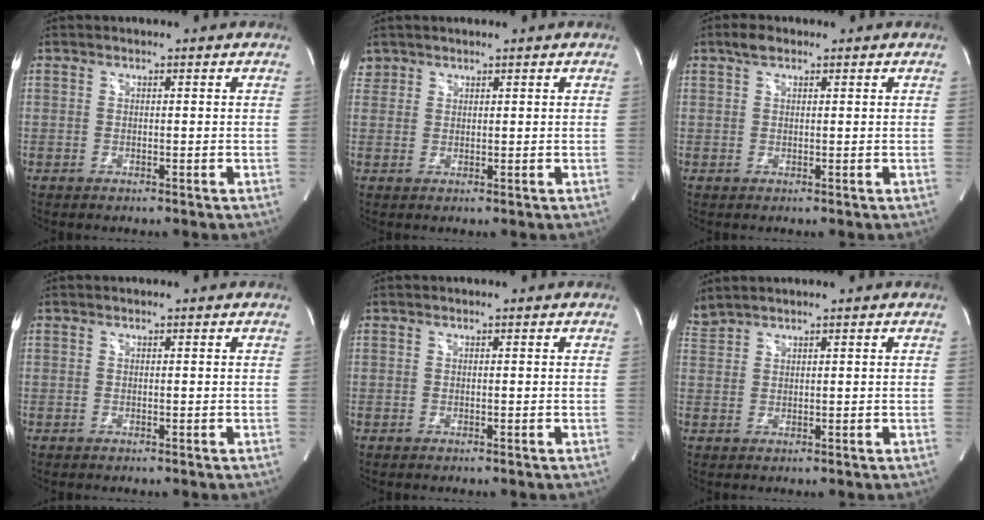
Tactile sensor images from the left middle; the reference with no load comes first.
{"total": 1.9, "force": [1.5, 1.1, -0.2], "torque": [0.009, 0.011, 0.026]}
{"total": 2.1, "force": [1.4, 1.0, 1.2], "torque": [-0.029, 0.012, 0.025]}
{"total": 0.0}
{"total": 0.0}
{"total": 2.8, "force": [2.7, -0.5, 0.8], "torque": [-0.028, 0.023, 0.062]}